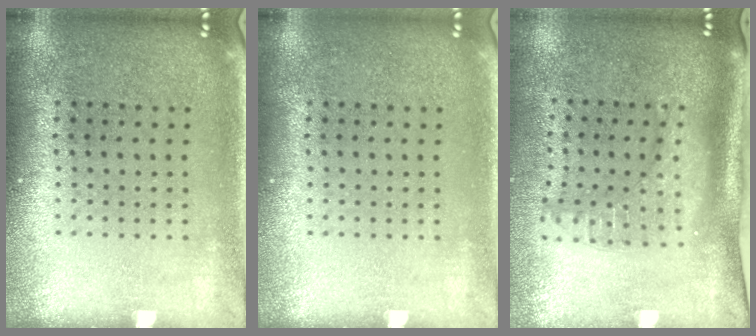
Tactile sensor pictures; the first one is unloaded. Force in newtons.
{"total": 0.0}
{"total": 2.1, "press": 1.5, "slide": 1.4}